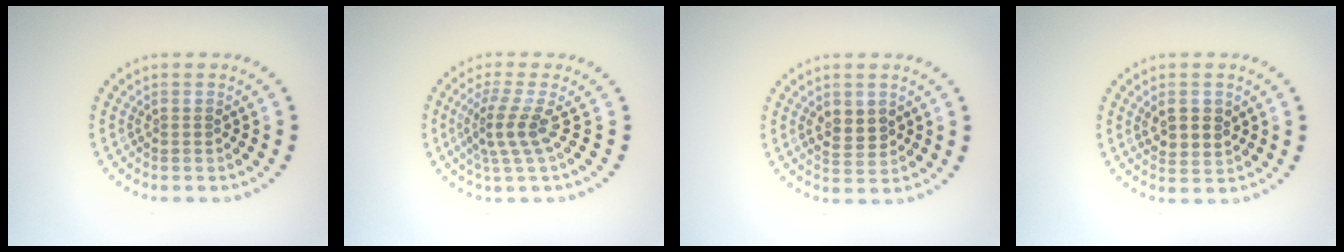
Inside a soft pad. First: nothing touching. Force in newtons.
{"total": 2.8, "press": 2.0, "slide": 2.0}
{"total": 2.3, "press": 2.2, "slide": 0.3}
{"total": 2.7, "press": 2.6, "slide": 0.7}